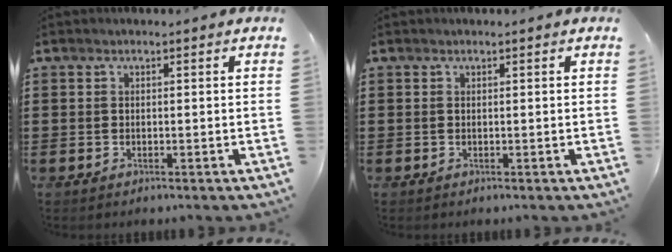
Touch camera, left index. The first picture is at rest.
{"total": 0.0}